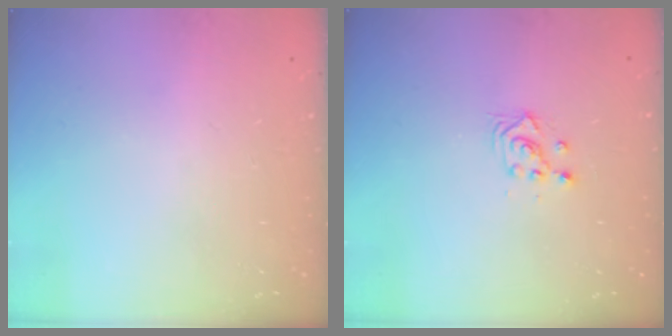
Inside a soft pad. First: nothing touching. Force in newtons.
{"total": 2.3, "press": 2.3, "slide": 0.2}